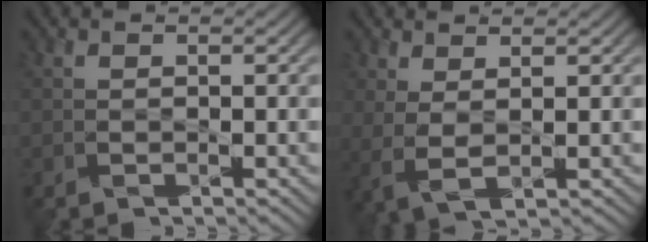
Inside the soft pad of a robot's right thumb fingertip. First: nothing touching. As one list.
[{"total": 3.1, "force": [1.0, 0.9, 2.8], "torque": [-0.072, -0.002, 0.021]}]